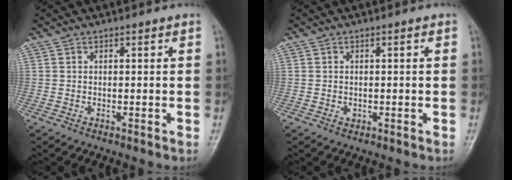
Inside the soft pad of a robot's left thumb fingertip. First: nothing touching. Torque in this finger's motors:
{"motor_torque": [-0.07, 0.04, 0.04, 0.01, 0.00]}